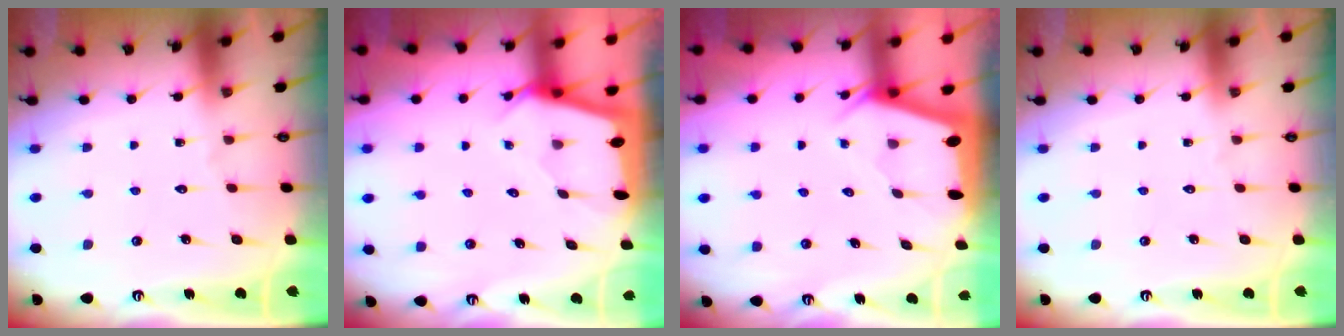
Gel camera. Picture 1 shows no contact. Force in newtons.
{"total": 1.9, "press": 1.9, "slide": 0.1}
{"total": 2.1, "press": 2.1, "slide": 0.3}
{"total": 0.0}